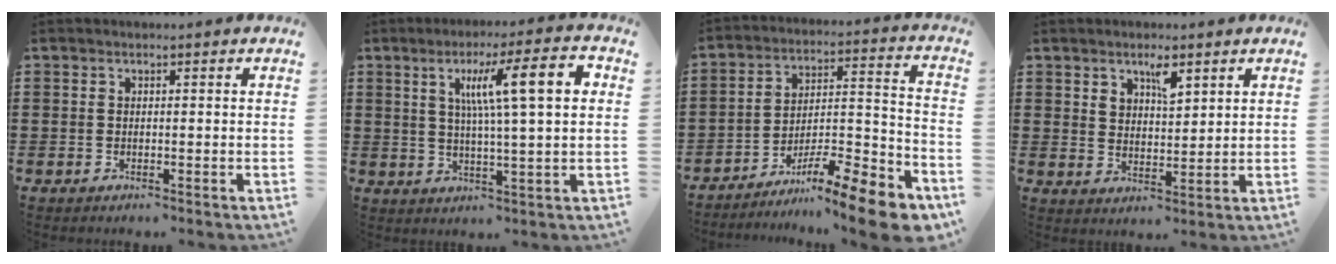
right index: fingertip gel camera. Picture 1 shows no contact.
{"total": 11.4, "force": [3.2, 1.6, 10.8], "torque": [-0.203, 0.009, 0.046]}
{"total": 11.9, "force": [-9.6, 1.5, 6.9], "torque": [-0.088, 0.029, -0.181]}
{"total": 3.8, "force": [2.6, 1.5, 2.3], "torque": [-0.035, -0.001, 0.042]}